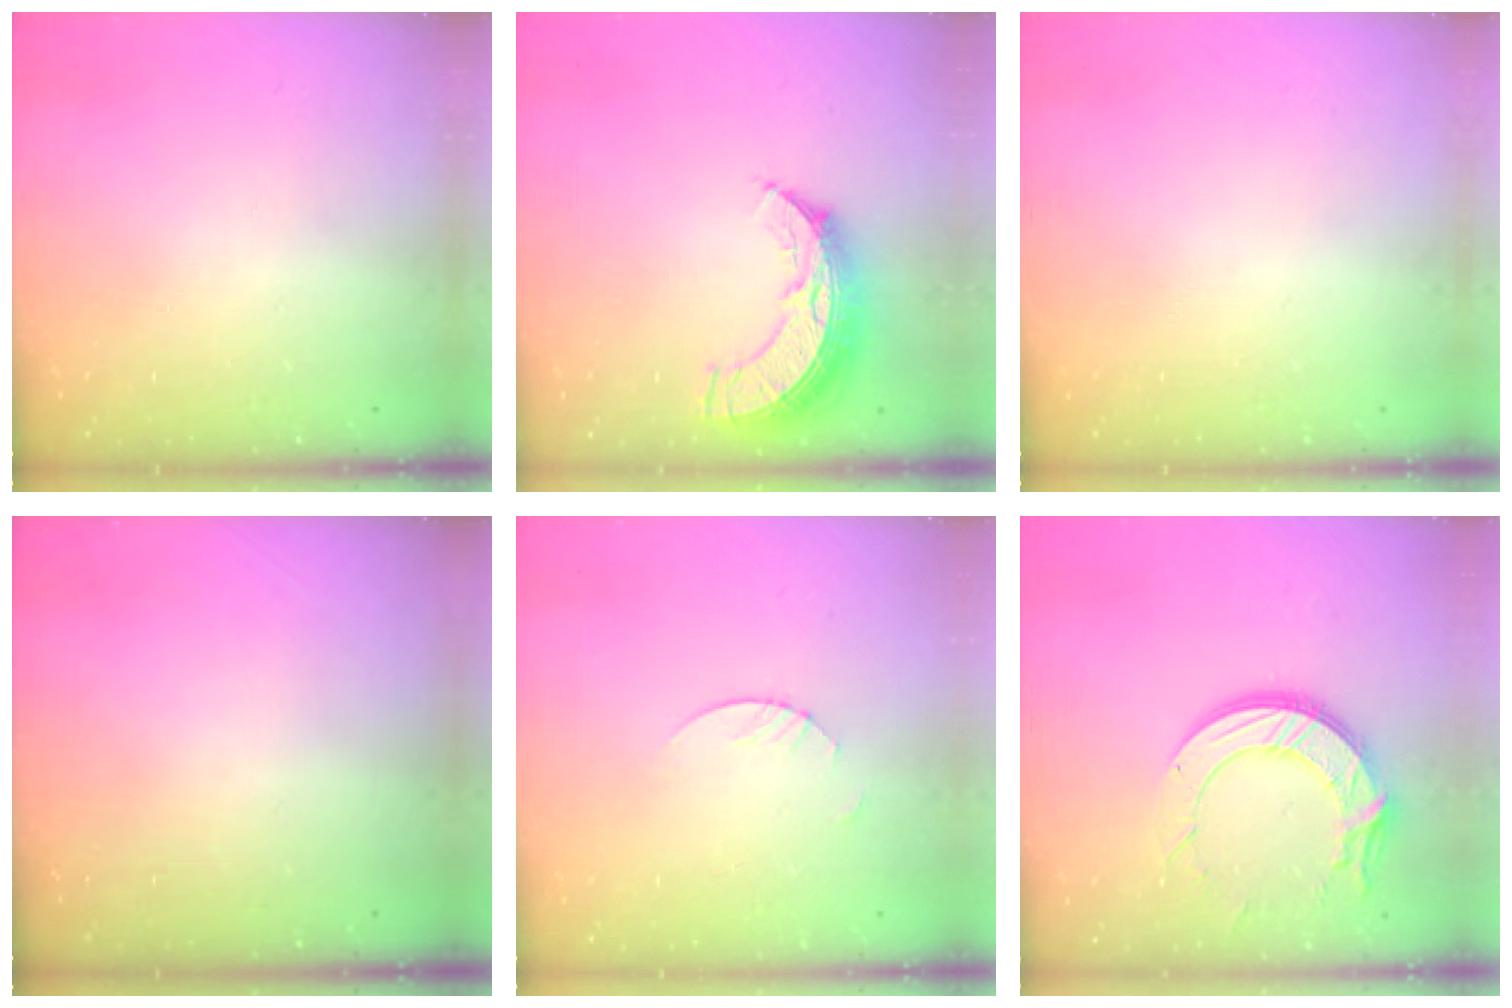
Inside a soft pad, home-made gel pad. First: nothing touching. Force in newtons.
{"total": 10.9, "press": 10.9, "slide": 0.9}
{"total": 0.0}
{"total": 0.0}
{"total": 1.8, "press": 1.8, "slide": 0.2}
{"total": 15.3, "press": 15.2, "slide": 1.5}